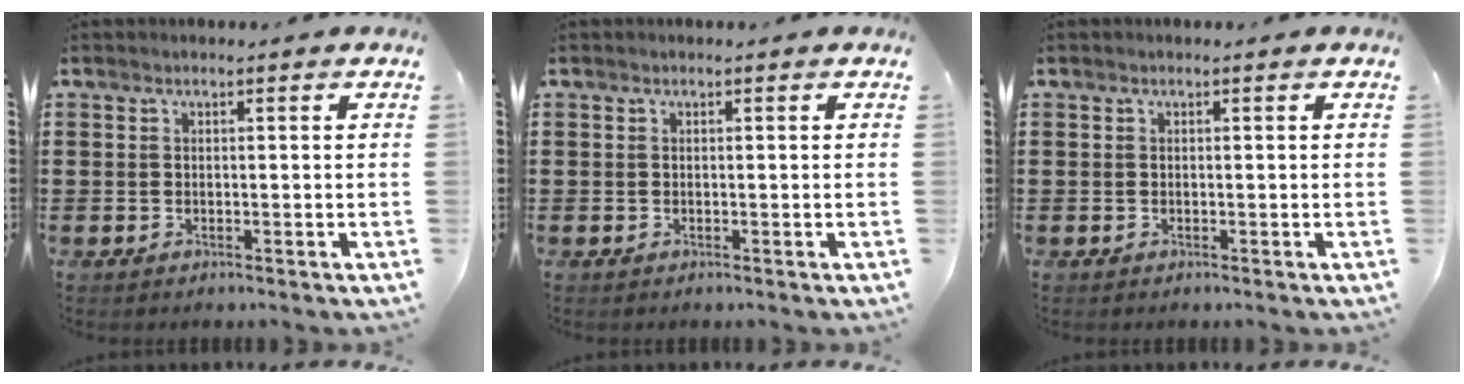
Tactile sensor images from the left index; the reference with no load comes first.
{"total": 0.0}
{"total": 0.0}